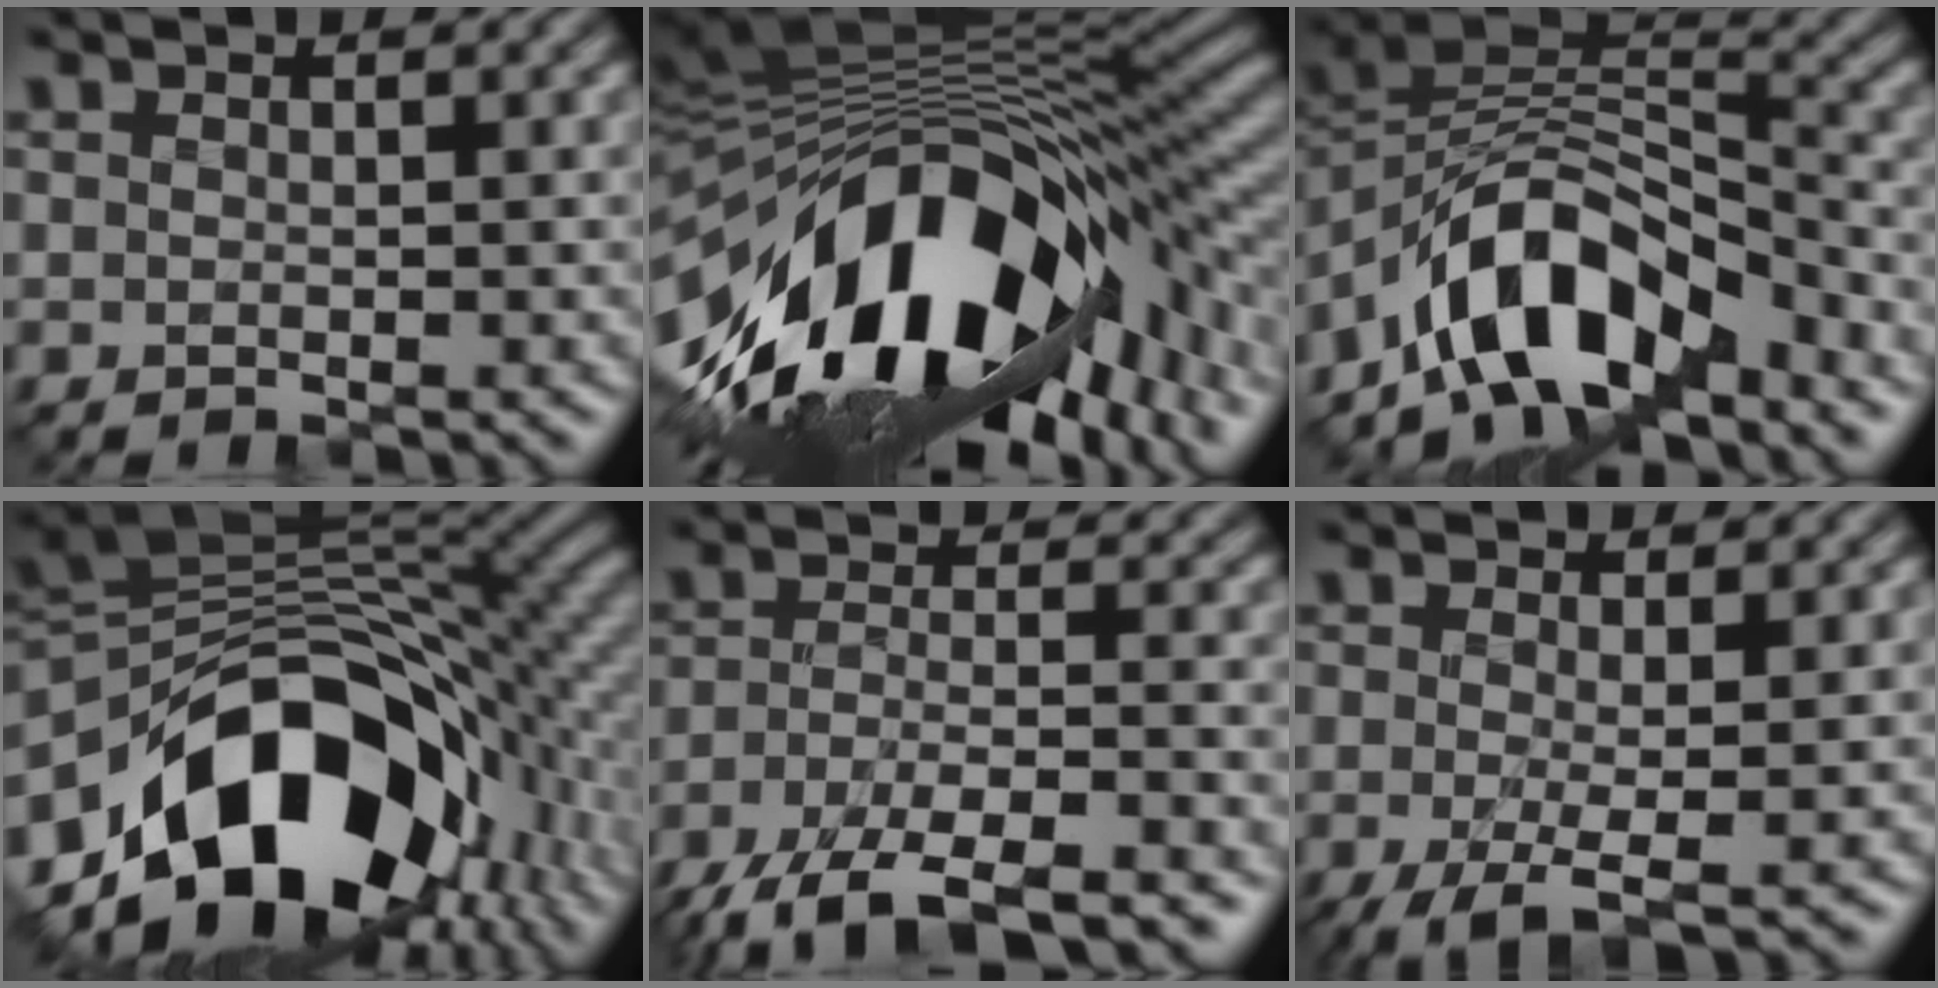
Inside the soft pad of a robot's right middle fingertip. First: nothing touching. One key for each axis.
{"total": 17.8, "fx": -6.2, "fy": 8.5, "fz": 14.4, "tx": -0.256, "ty": -0.006, "tz": -0.106}
{"total": 9.6, "fx": -6.2, "fy": 4.3, "fz": 6.0, "tx": -0.086, "ty": 0.014, "tz": -0.119}
{"total": 17.0, "fx": -7.5, "fy": 10.6, "fz": 11.0, "tx": -0.189, "ty": -0.008, "tz": -0.118}
{"total": 9.3, "fx": -7.4, "fy": 2.3, "fz": 5.3, "tx": -0.102, "ty": -0.005, "tz": -0.131}
{"total": 3.5, "fx": -1.1, "fy": 0.6, "fz": 3.2, "tx": -0.066, "ty": -0.006, "tz": -0.021}